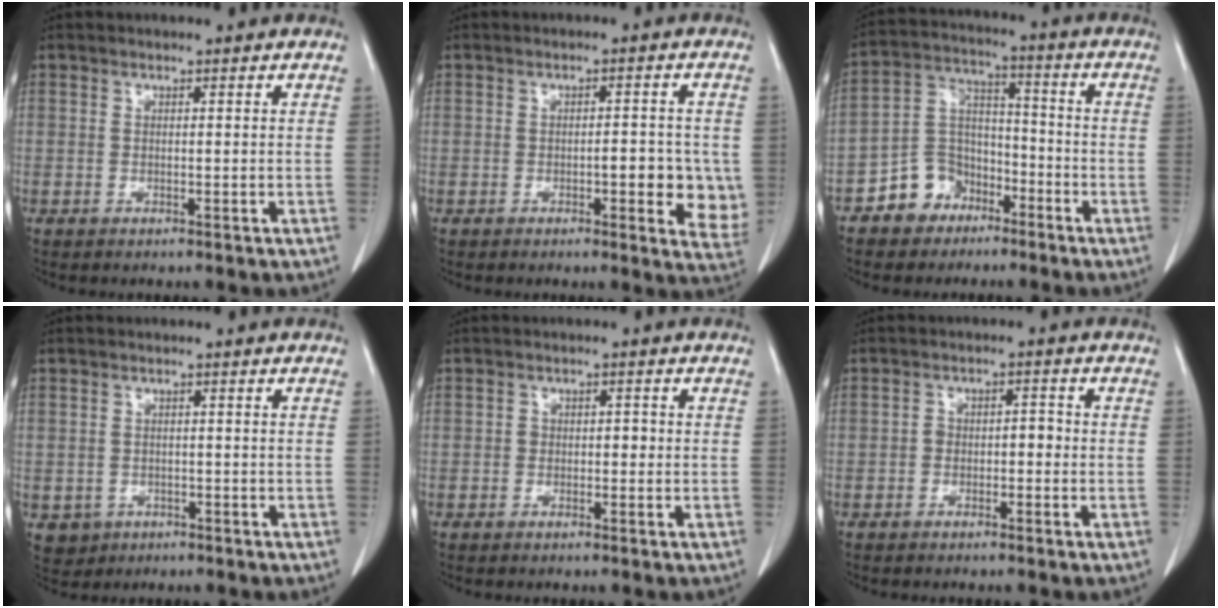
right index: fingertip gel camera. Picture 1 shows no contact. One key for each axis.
{"total": 6.7, "fx": -1.1, "fy": 2.1, "fz": 6.3, "tx": -0.067, "ty": -0.004, "tz": -0.014}
{"total": 8.6, "fx": -5.4, "fy": 6.3, "fz": 2.0, "tx": -0.046, "ty": 0.026, "tz": -0.095}
{"total": 3.2, "fx": -1.1, "fy": 2.9, "fz": 0.5, "tx": -0.006, "ty": 0.005, "tz": -0.012}
{"total": 1.4, "fx": -0.2, "fy": 1.0, "fz": 1.0, "tx": -0.007, "ty": 0.007, "tz": 0.000}
{"total": 2.4, "fx": -0.7, "fy": 1.4, "fz": 1.8, "tx": -0.021, "ty": 0.018, "tz": -0.009}